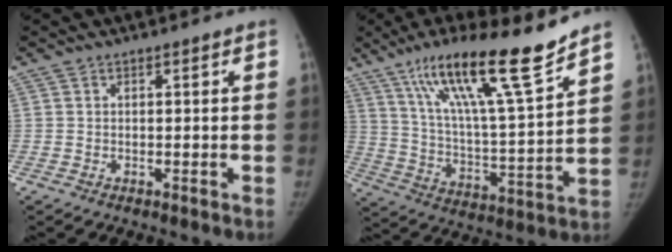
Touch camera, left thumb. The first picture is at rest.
{"total": 20.3, "force": [14.5, 1.9, 14.2], "torque": [-0.218, -0.068, 0.249]}